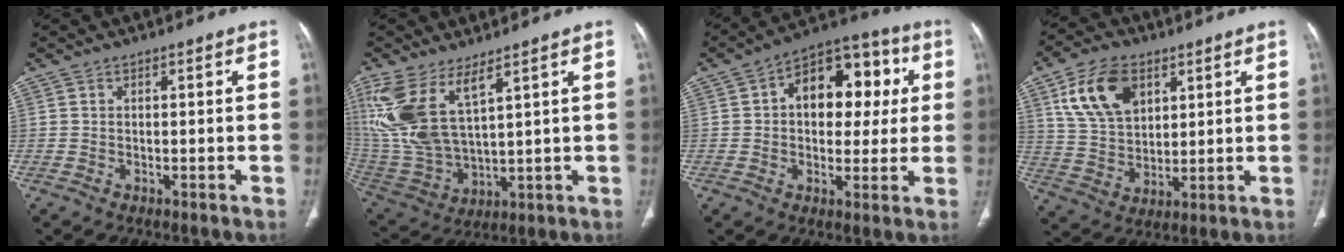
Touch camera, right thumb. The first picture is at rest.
{"total": 14.8, "force": [7.7, 5.9, 11.1], "torque": [-0.250, -0.030, 0.179]}
{"total": 16.5, "force": [3.3, 10.6, 12.2], "torque": [-0.116, 0.028, 0.042]}
{"total": 13.4, "force": [6.0, 8.5, 8.5], "torque": [-0.137, -0.015, 0.119]}